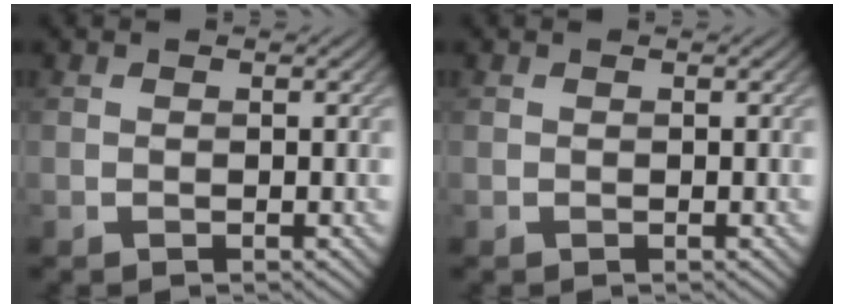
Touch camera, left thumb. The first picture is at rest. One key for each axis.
{"total": 0.0}